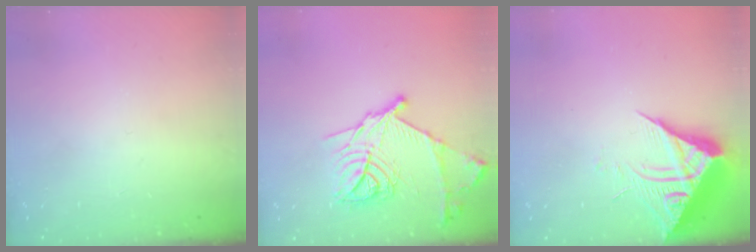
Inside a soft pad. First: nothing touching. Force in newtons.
{"total": 18.8, "press": 18.8, "slide": 1.3}
{"total": 8.8, "press": 8.7, "slide": 0.9}